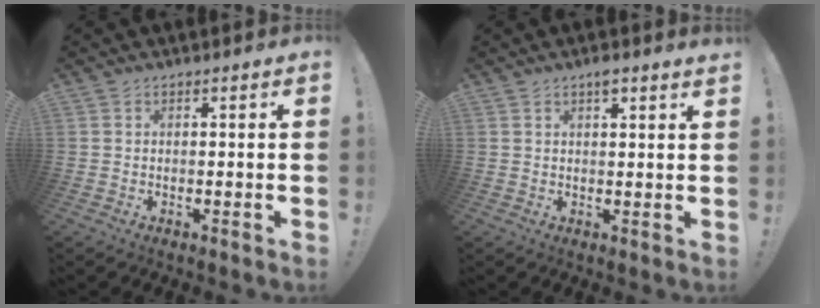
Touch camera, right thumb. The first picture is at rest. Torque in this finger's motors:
{"motor_torque": [-0.16, -0.16, 0.09, 0.08, 0.00]}